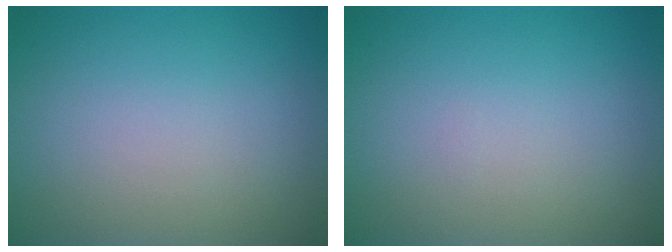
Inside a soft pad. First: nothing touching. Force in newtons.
{"total": 0.0}